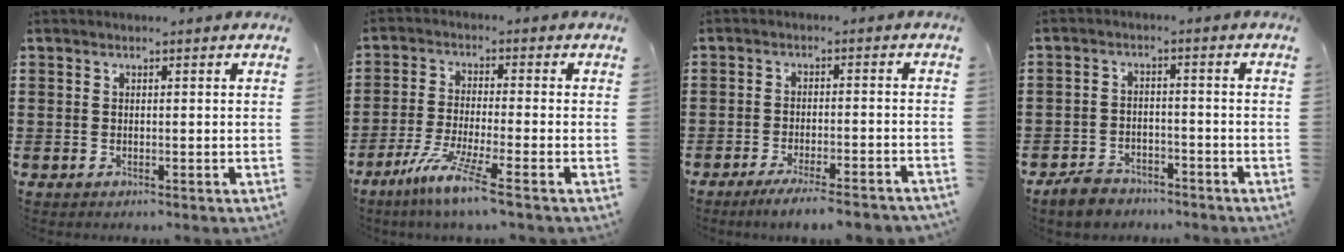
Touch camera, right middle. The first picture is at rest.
{"total": 7.0, "force": [-4.9, -0.2, 5.0], "torque": [-0.106, -0.019, -0.093]}
{"total": 4.0, "force": [-3.5, -0.2, 1.9], "torque": [-0.029, -0.007, -0.063]}
{"total": 3.6, "force": [-3.4, 1.2, 0.6], "torque": [-0.023, 0.006, -0.071]}